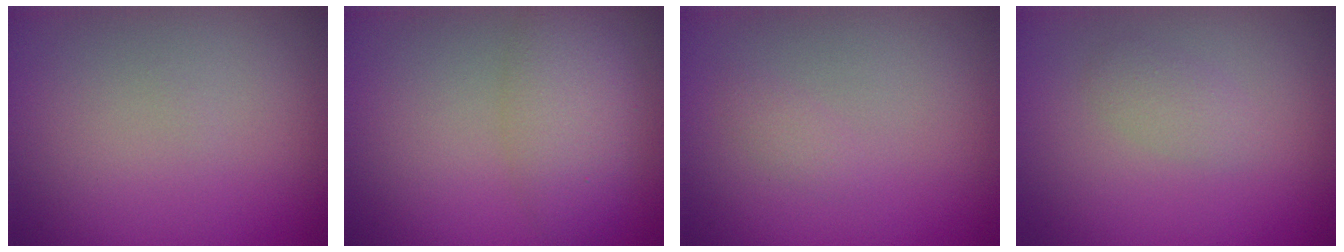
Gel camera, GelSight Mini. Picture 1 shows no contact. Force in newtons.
{"total": 4.0, "press": 4.0, "slide": 0.2}
{"total": 0.7, "press": 0.7, "slide": 0.0}
{"total": 1.4, "press": 1.4, "slide": 0.1}